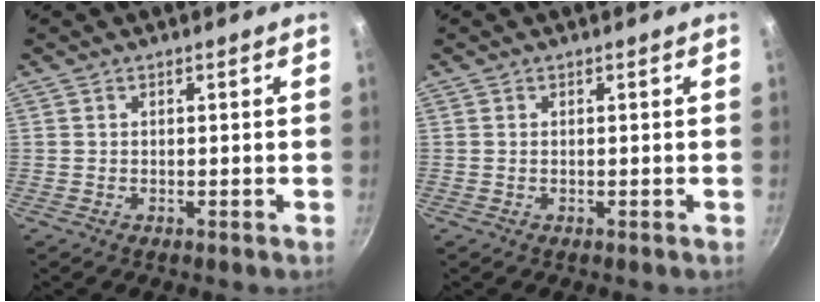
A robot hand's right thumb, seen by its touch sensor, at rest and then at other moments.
{"total": 0.0}